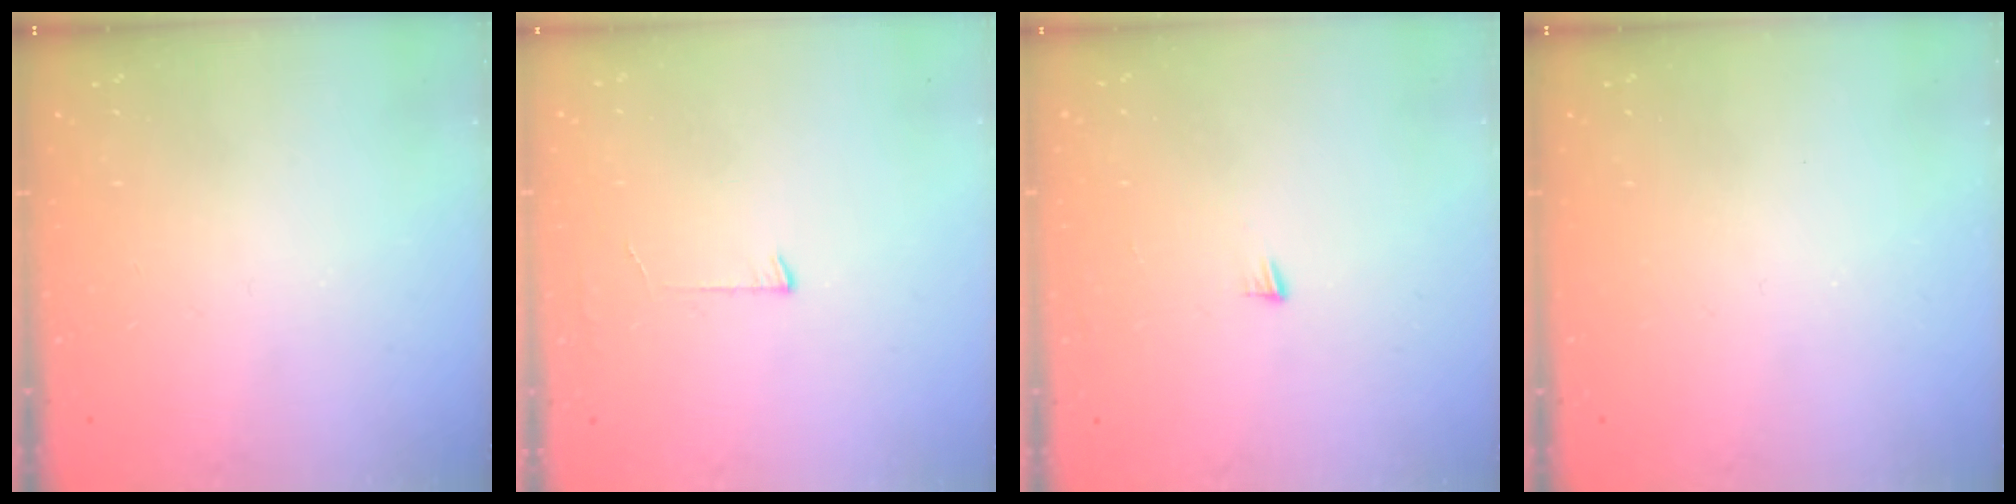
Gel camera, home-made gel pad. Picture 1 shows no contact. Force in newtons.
{"total": 3.0, "press": 3.0, "slide": 0.3}
{"total": 5.2, "press": 5.2, "slide": 0.3}
{"total": 0.0}